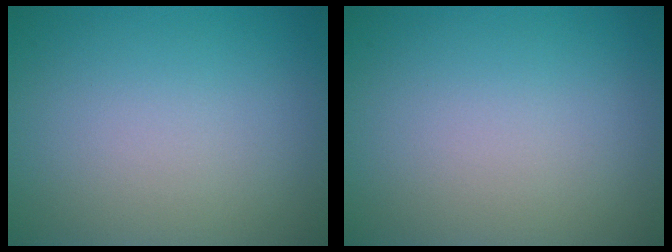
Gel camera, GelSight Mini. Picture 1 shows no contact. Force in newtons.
{"total": 0.0}